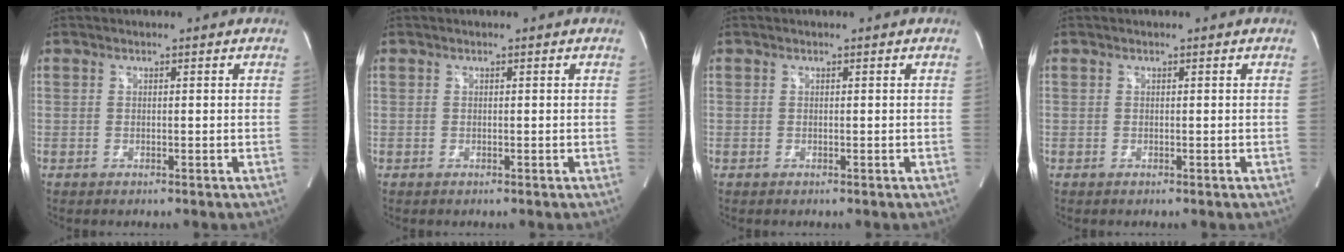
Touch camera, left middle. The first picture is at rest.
{"total": 0.0}
{"total": 0.0}
{"total": 0.0}